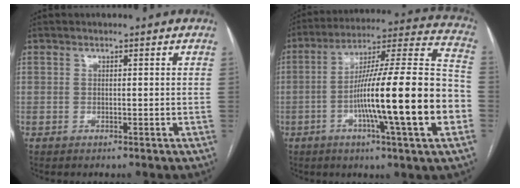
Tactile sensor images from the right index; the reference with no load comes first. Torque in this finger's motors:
{"motor_torque": [2.14, 0.00, 1.05, 0.21]}